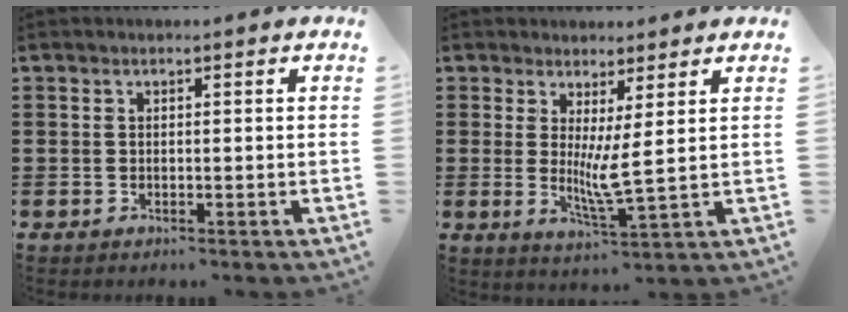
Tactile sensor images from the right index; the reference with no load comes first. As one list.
[{"total": 4.9, "force": [1.1, 0.1, 4.8], "torque": [-0.083, -0.015, 0.019]}]